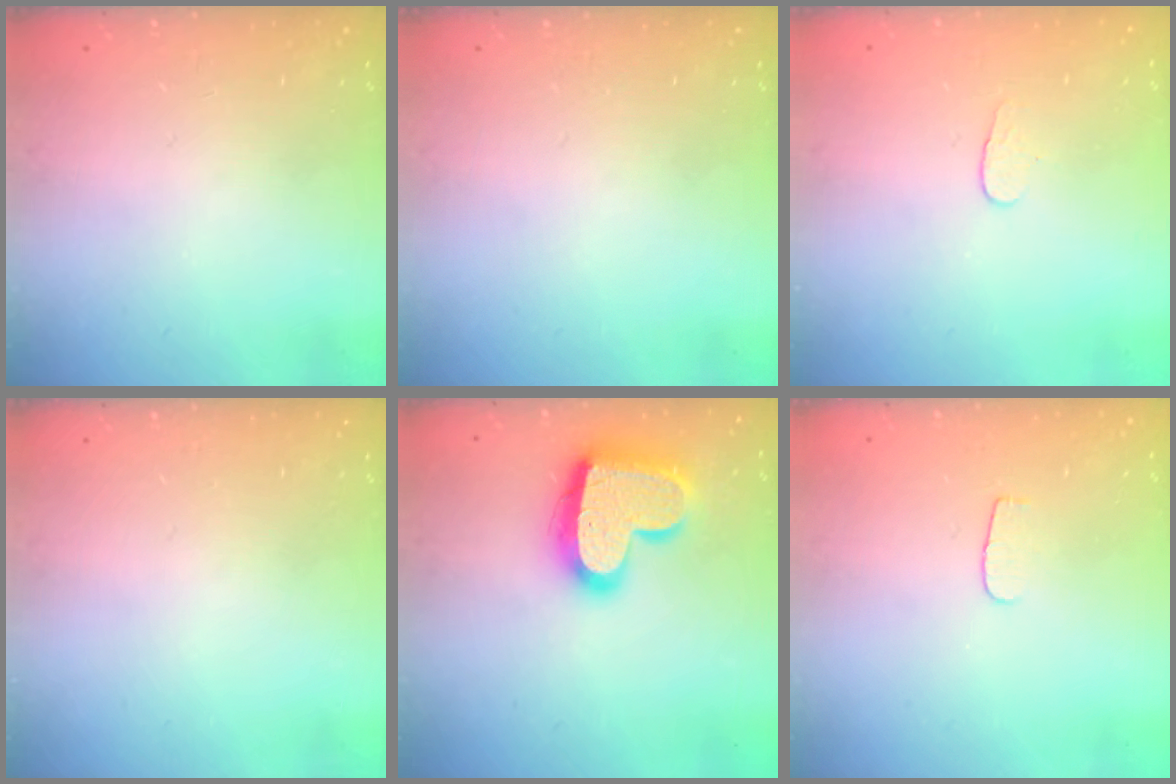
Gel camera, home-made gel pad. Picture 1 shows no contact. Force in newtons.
{"total": 0.0}
{"total": 4.1, "press": 4.1, "slide": 0.3}
{"total": 0.0}
{"total": 19.1, "press": 19.0, "slide": 1.3}
{"total": 3.8, "press": 3.7, "slide": 0.4}